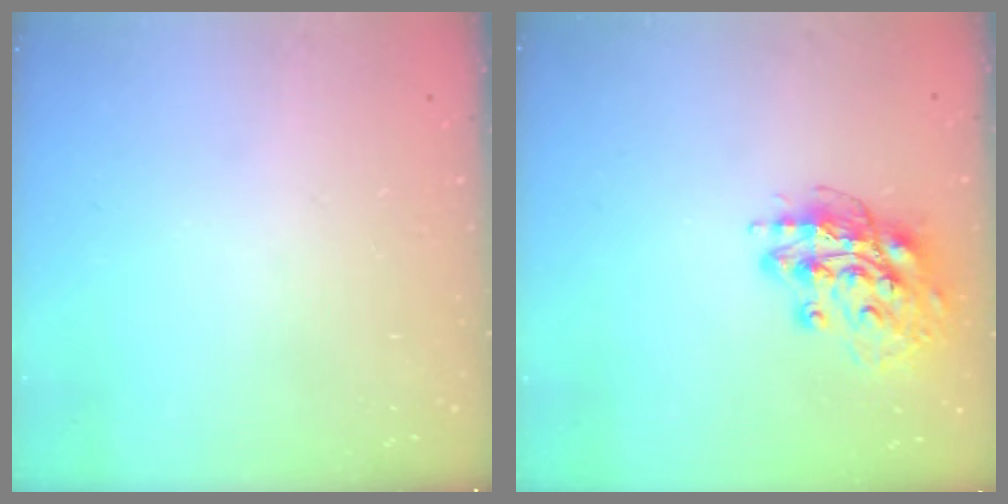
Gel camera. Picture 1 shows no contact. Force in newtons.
{"total": 14.9, "press": 14.8, "slide": 1.5}